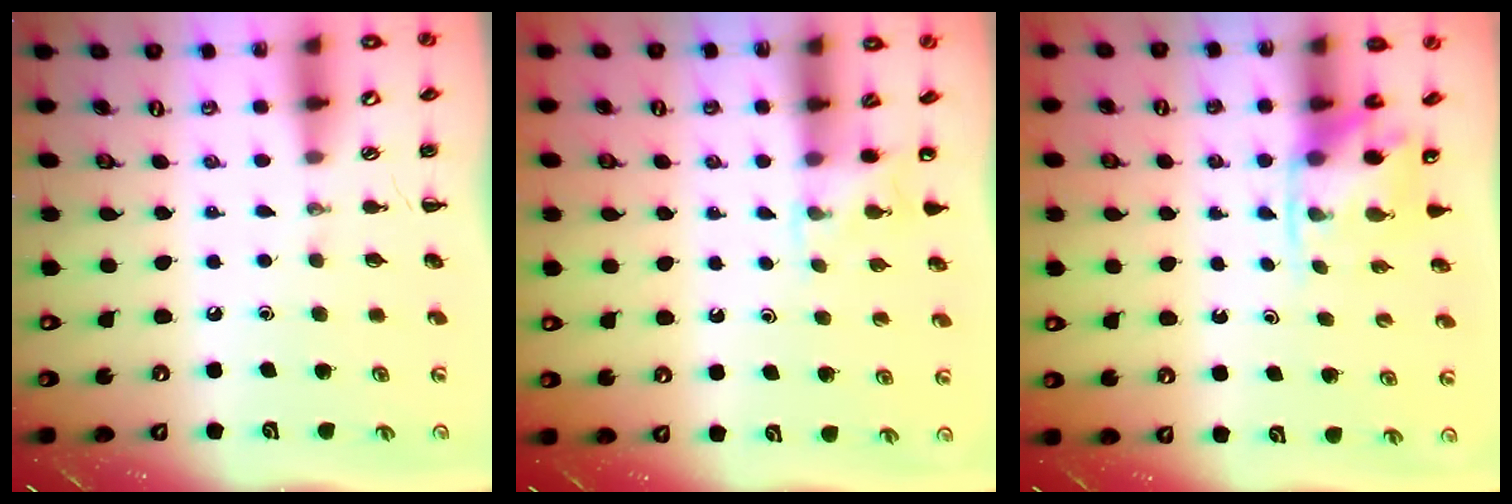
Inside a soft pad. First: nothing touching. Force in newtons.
{"total": 3.9, "press": 3.7, "slide": 1.3}
{"total": 4.7, "press": 4.6, "slide": 0.6}